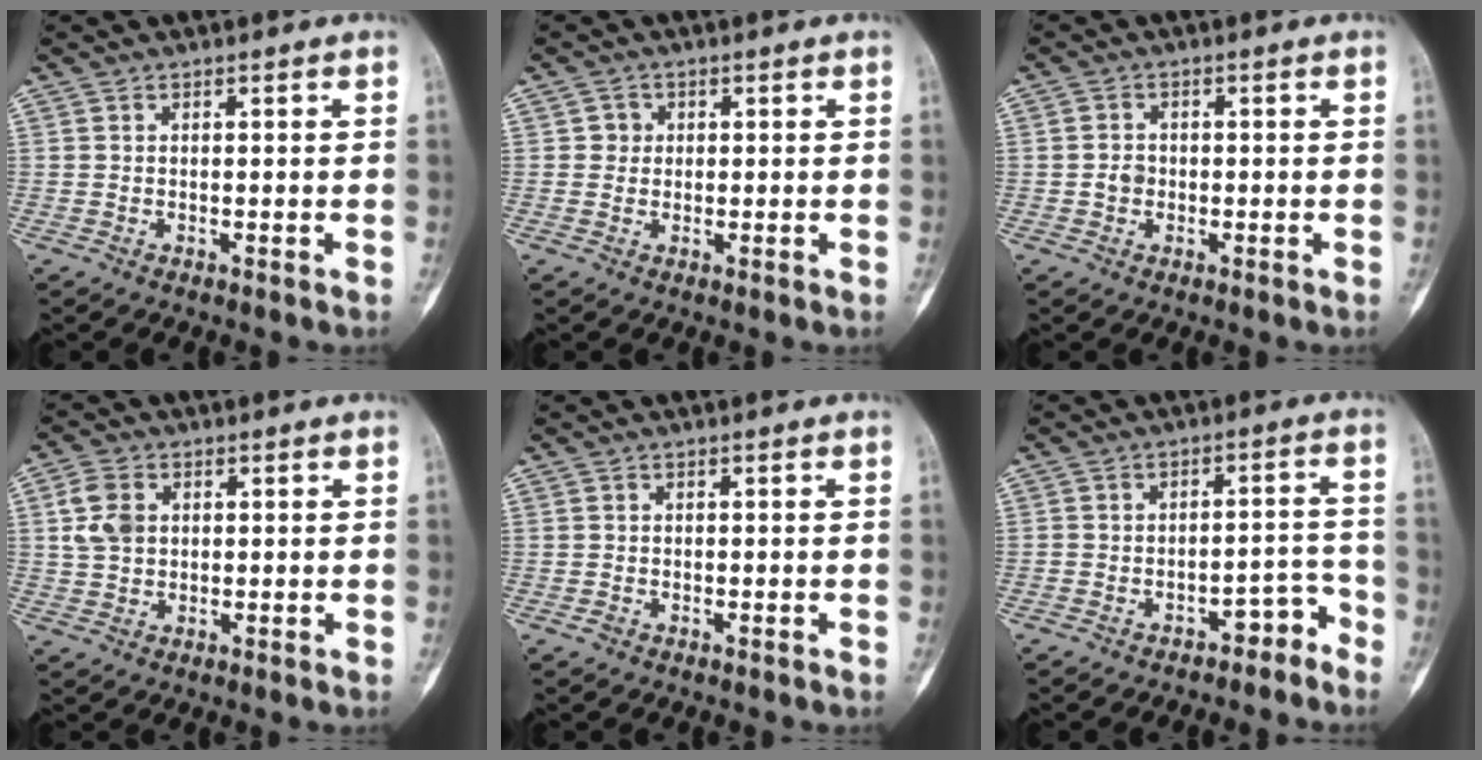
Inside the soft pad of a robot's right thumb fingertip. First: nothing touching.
{"total": 2.0, "force": [0.3, 1.9, 0.4], "torque": [0.006, 0.004, 0.000]}
{"total": 2.3, "force": [-0.4, 2.0, 1.1], "torque": [-0.010, 0.008, -0.010]}
{"total": 5.7, "force": [1.1, 4.3, 3.6], "torque": [-0.066, 0.003, 0.019]}
{"total": 0.8, "force": [-0.5, 0.6, 0.3], "torque": [-0.005, 0.004, -0.011]}
{"total": 5.5, "force": [-4.2, 2.9, 2.1], "torque": [-0.006, 0.068, -0.055]}